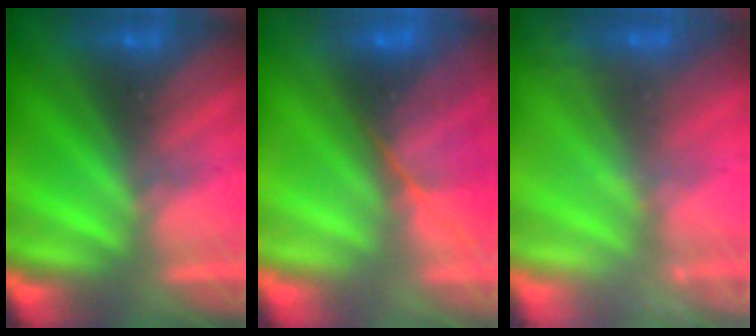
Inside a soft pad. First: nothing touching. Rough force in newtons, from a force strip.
{"total": 9.4}
{"total": 2.4}